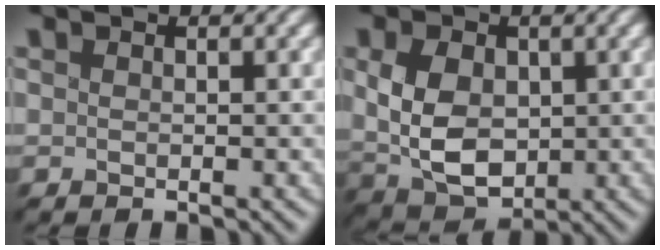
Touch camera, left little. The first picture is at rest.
{"total": 6.7, "force": [0.0, 4.6, 5.0], "torque": [-0.104, -0.006, -0.003]}